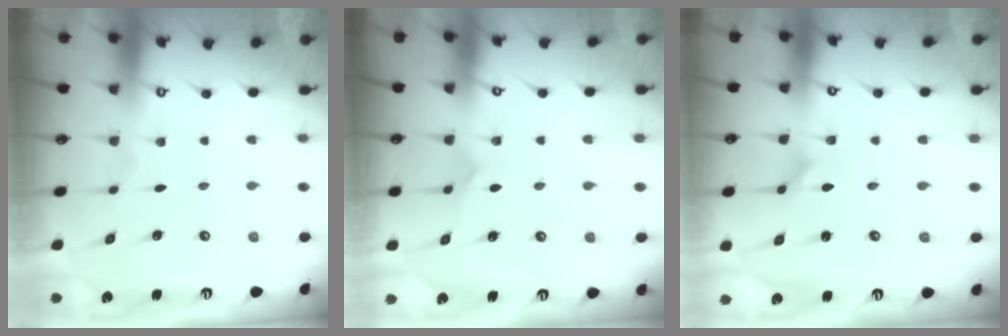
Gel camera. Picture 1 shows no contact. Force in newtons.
{"total": 5.2, "press": 5.1, "slide": 0.5}
{"total": 1.0, "press": 1.0, "slide": 0.2}